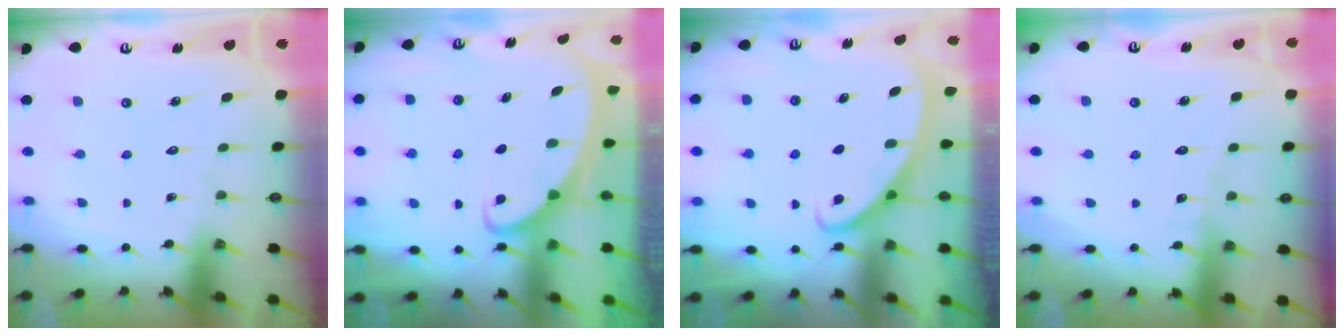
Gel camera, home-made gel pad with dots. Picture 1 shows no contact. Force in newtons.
{"total": 2.0, "press": 2.0, "slide": 0.2}
{"total": 2.8, "press": 2.8, "slide": 0.3}
{"total": 3.9, "press": 3.9, "slide": 0.4}